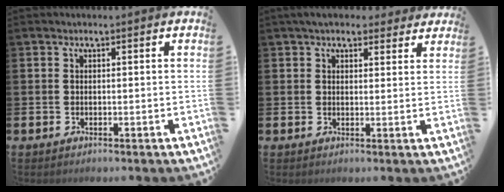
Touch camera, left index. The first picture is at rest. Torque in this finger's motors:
{"motor_torque": [1.12, -1.02, 0.66, 0.14]}